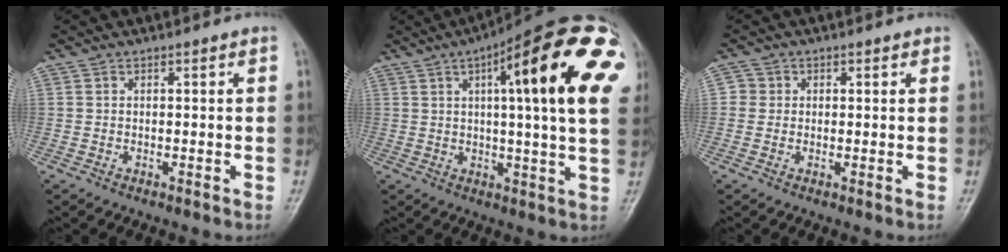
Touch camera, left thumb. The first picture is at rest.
{"total": 23.7, "force": [6.9, 4.8, 22.1], "torque": [-0.272, 0.015, 0.082]}
{"total": 2.2, "force": [0.3, 2.2, 0.1], "torque": [0.018, 0.004, -0.003]}